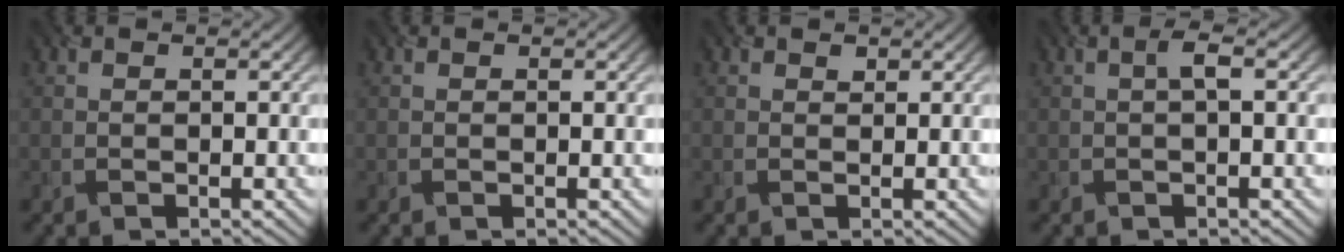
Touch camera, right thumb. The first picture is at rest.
{"total": 0.0}
{"total": 0.6, "force": [0.4, 0.3, -0.4], "torque": [0.004, -0.004, 0.008]}
{"total": 1.2, "force": [0.0, 0.1, 1.2], "torque": [-0.024, 0.004, -0.002]}